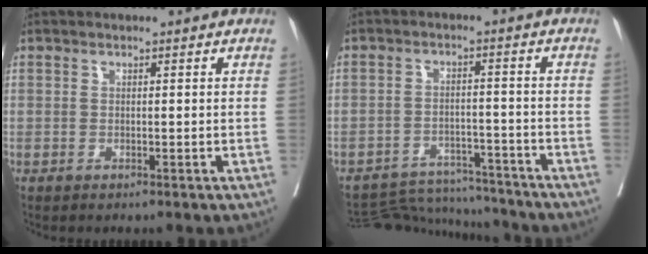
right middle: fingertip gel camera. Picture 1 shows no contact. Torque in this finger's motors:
{"motor_torque": [-0.68, -0.76, -0.22, -0.08]}